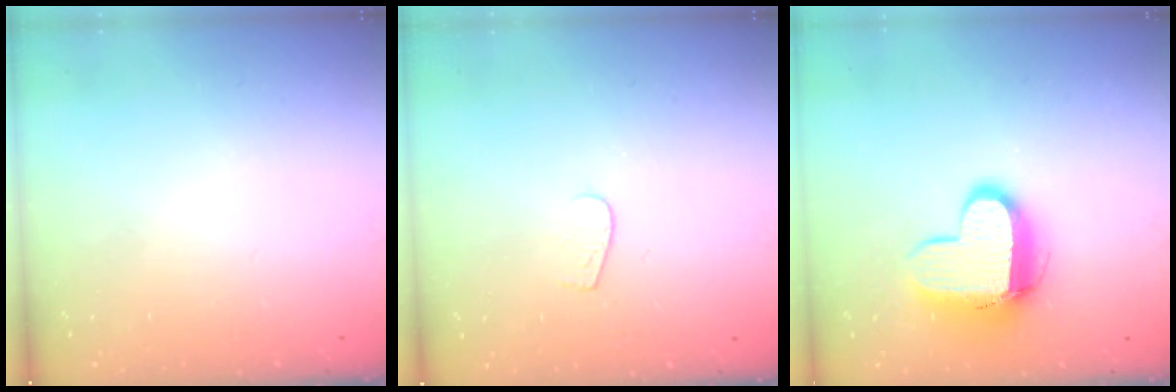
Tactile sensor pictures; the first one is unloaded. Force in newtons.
{"total": 3.1, "press": 3.1, "slide": 0.2}
{"total": 11.4, "press": 11.4, "slide": 1.1}